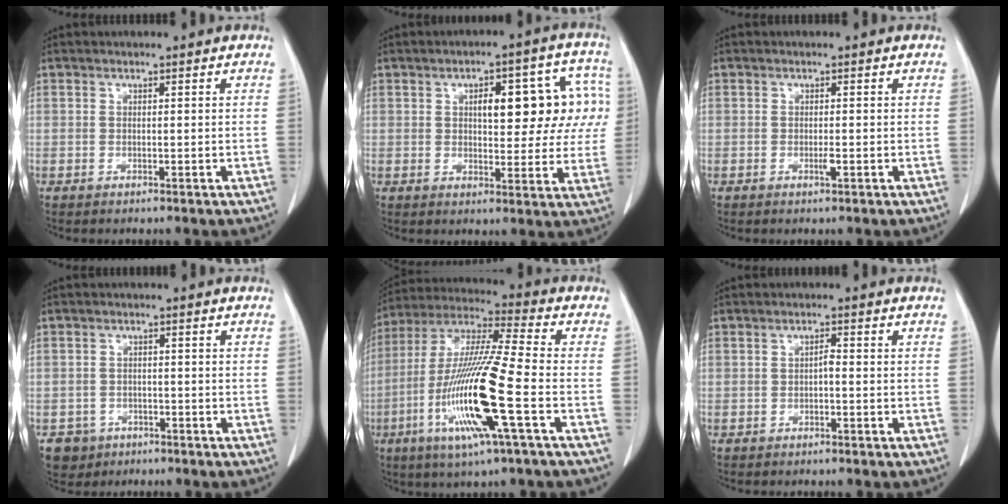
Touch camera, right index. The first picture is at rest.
{"total": 12.7, "force": [2.9, 5.2, 11.2], "torque": [-0.128, 0.038, 0.040]}
{"total": 0.9, "force": [-0.3, 0.0, 0.8], "torque": [-0.019, -0.002, -0.004]}
{"total": 4.1, "force": [-2.2, 3.4, 0.0], "torque": [0.001, 0.010, -0.035]}
{"total": 17.8, "force": [-5.5, 0.1, 16.9], "torque": [-0.350, -0.019, -0.109]}
{"total": 1.1, "force": [-0.3, 0.3, 1.0], "torque": [-0.016, 0.004, -0.006]}